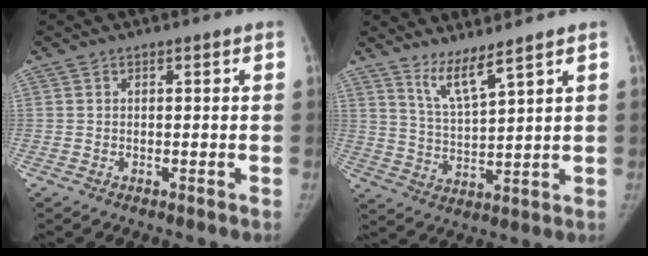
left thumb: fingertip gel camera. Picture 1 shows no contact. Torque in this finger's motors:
{"motor_torque": [0.21, 0.31, 0.32, 0.17, 0.06]}